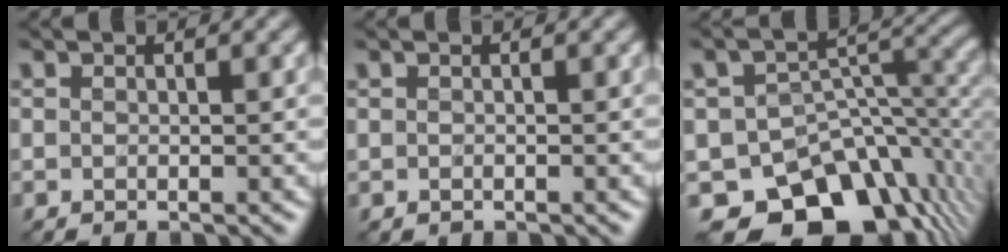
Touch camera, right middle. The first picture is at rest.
{"total": 0.0}
{"total": 10.8, "force": [-7.1, 6.6, 4.9], "torque": [-0.058, -0.011, -0.115]}